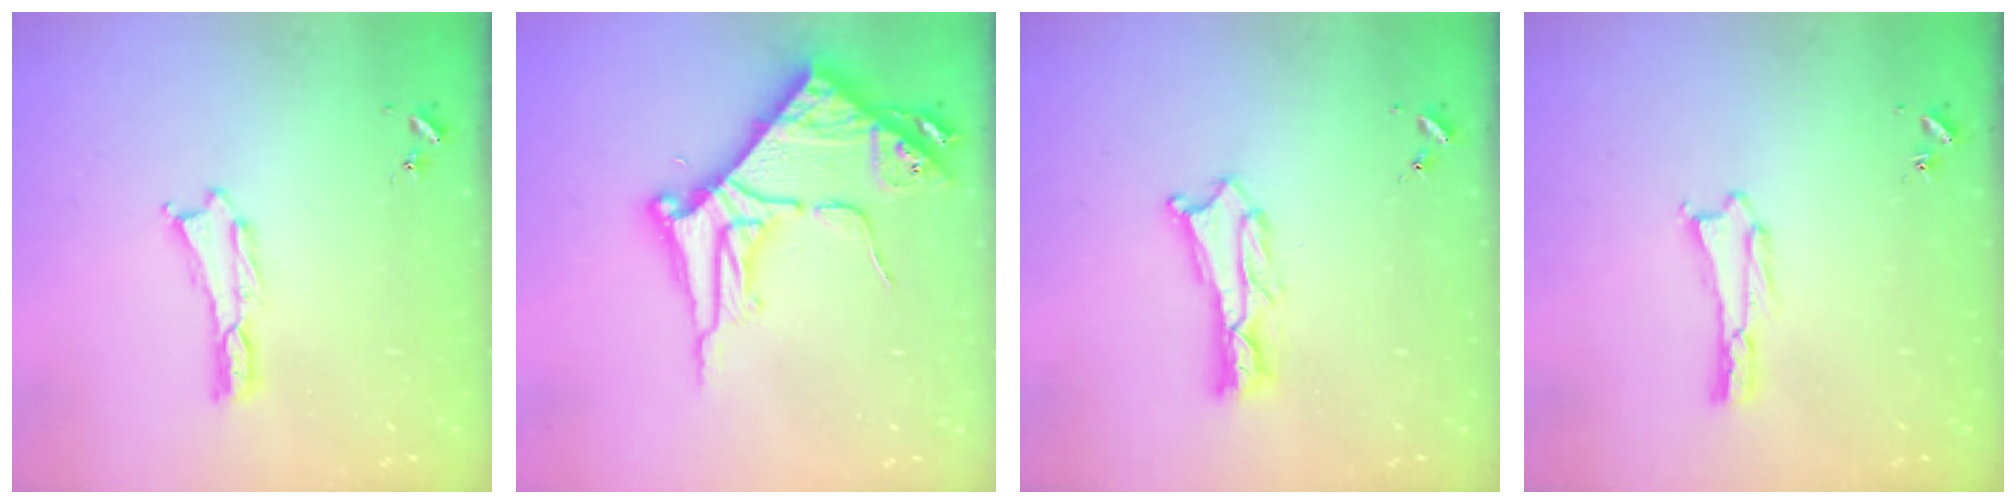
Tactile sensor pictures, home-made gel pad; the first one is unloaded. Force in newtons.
{"total": 8.9, "press": 8.9, "slide": 0.8}
{"total": 1.8, "press": 1.8, "slide": 0.2}
{"total": 0.5, "press": 0.5, "slide": 0.2}